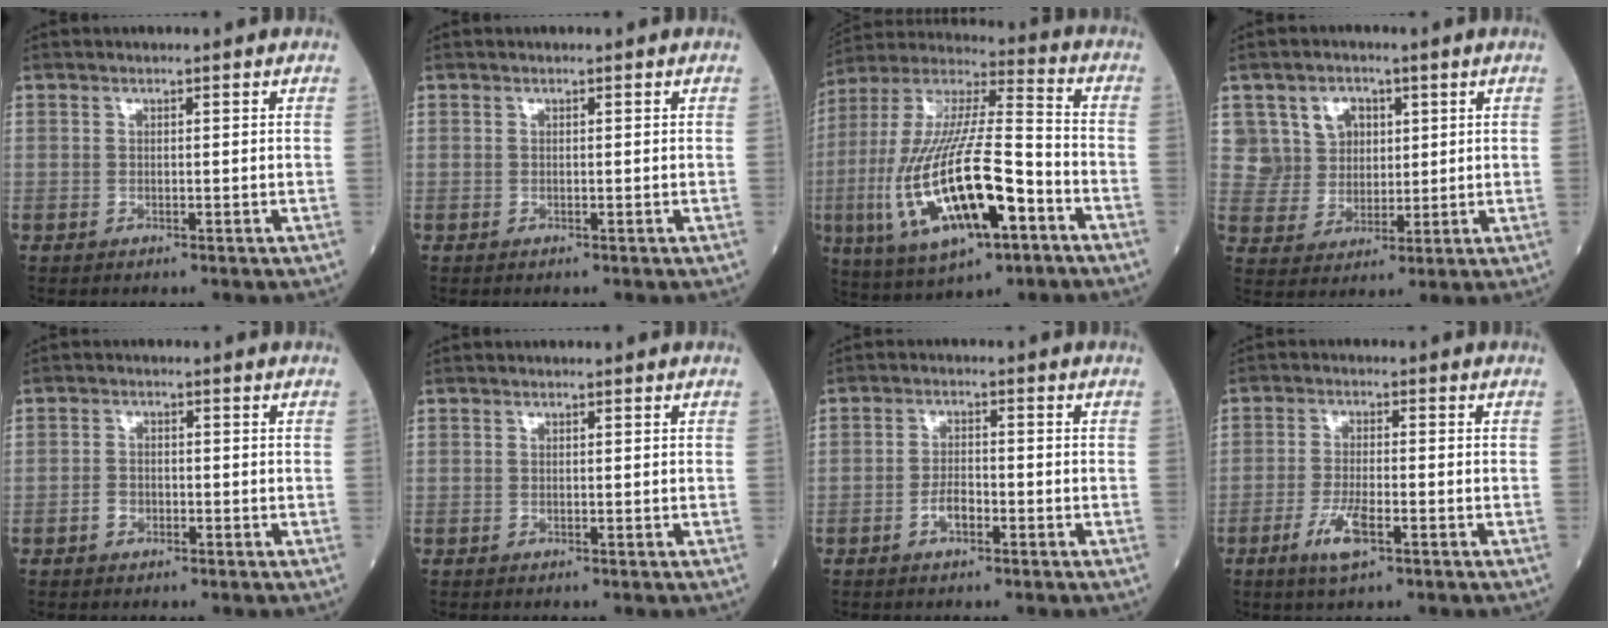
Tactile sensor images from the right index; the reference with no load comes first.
{"total": 0.0}
{"total": 22.4, "force": [-7.4, 5.7, 20.4], "torque": [-0.442, -0.021, -0.122]}
{"total": 7.5, "force": [3.2, 6.7, 1.4], "torque": [-0.020, 0.020, 0.063]}
{"total": 1.9, "force": [-0.9, 1.4, 0.9], "torque": [-0.017, 0.005, -0.014]}
{"total": 0.0}
{"total": 2.9, "force": [-1.4, 1.2, 2.2], "torque": [-0.039, 0.004, -0.028]}
{"total": 5.1, "force": [-2.5, 1.0, 4.3], "torque": [-0.090, -0.005, -0.046]}